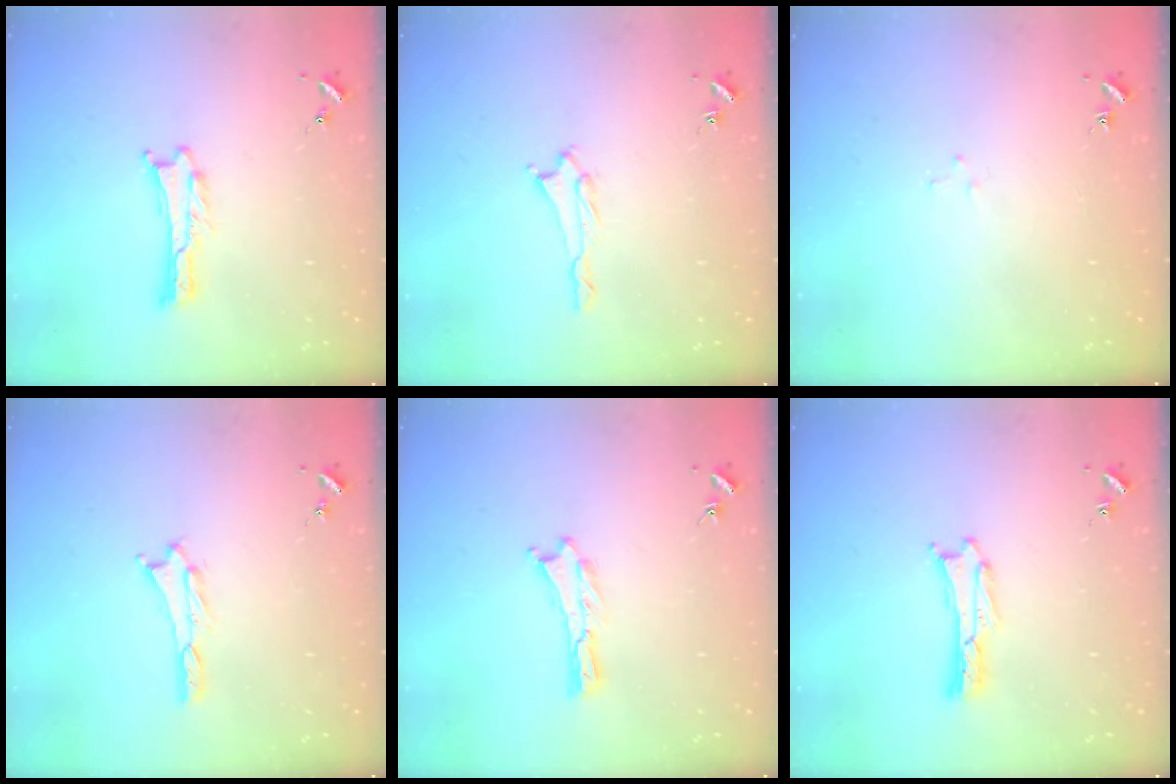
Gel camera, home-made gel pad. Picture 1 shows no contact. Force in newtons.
{"total": 1.3, "press": 1.3, "slide": 0.1}
{"total": 1.6, "press": 1.6, "slide": 0.1}
{"total": 0.7, "press": 0.7, "slide": 0.3}
{"total": 0.0}
{"total": 0.0}